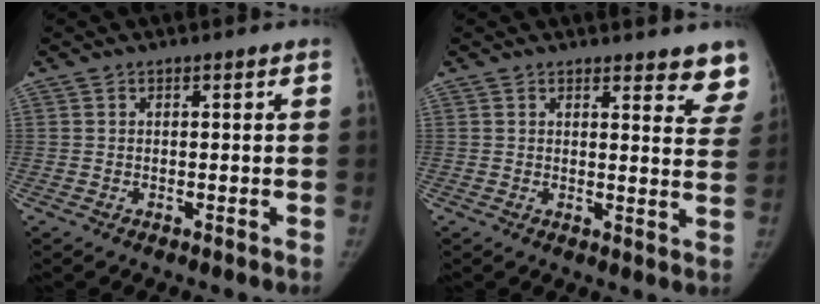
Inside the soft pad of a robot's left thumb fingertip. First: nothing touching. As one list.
[{"total": 8.2, "force": [7.4, 2.3, 2.6], "torque": [0.015, -0.042, 0.060]}]